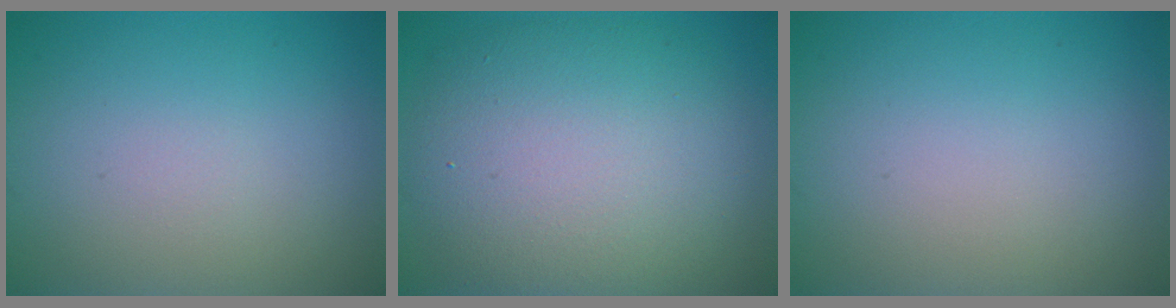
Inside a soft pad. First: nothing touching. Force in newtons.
{"total": 10.2, "press": 10.1, "slide": 0.9}
{"total": 0.0}